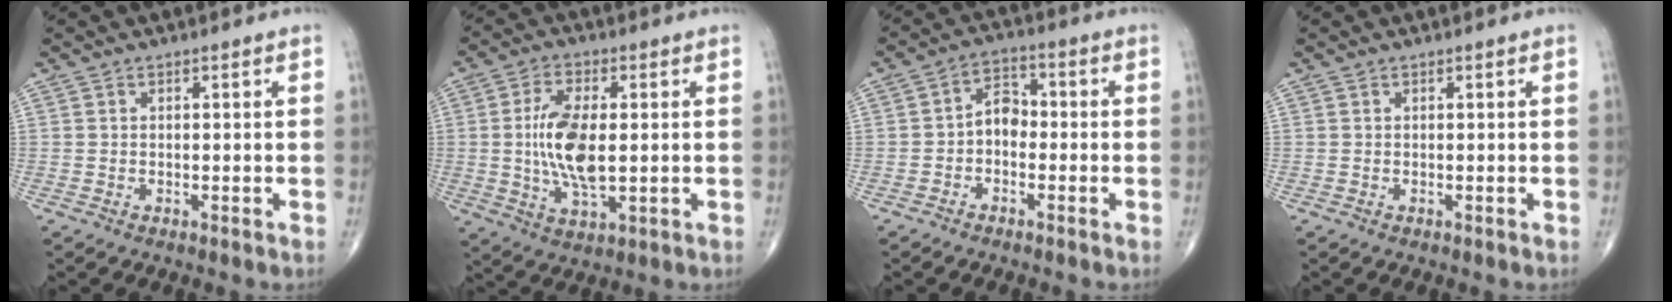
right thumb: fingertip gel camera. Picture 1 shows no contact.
{"total": 13.8, "force": [0.4, 6.4, 12.2], "torque": [-0.235, -0.007, 0.009]}
{"total": 5.0, "force": [-1.1, 3.5, 3.4], "torque": [-0.041, 0.025, -0.033]}
{"total": 0.0}